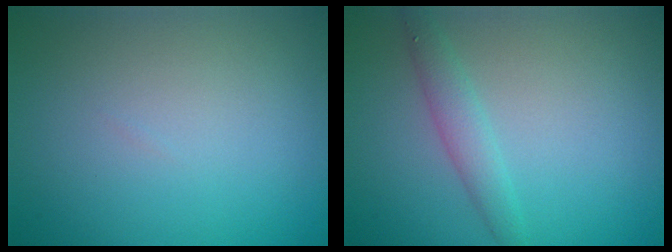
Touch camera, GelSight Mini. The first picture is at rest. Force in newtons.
{"total": 2.1, "press": 2.1, "slide": 0.1}